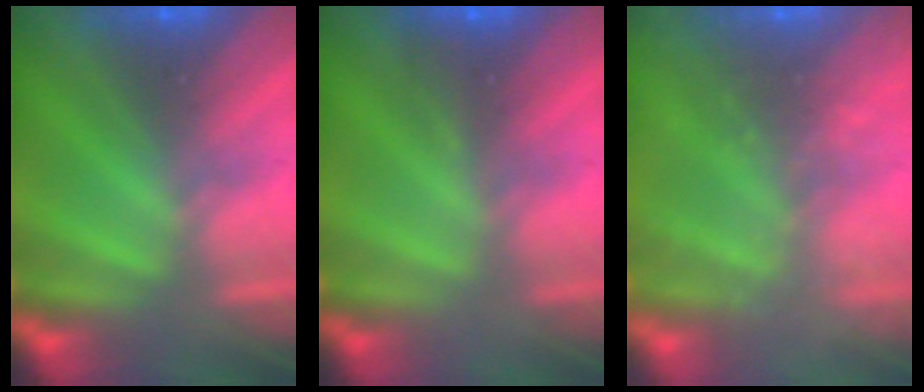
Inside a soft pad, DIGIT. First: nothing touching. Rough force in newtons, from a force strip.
{"total": 2.9}
{"total": 6.8}